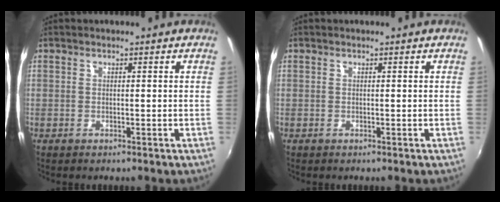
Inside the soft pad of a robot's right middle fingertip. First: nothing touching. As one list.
[{"total": 0.0}]